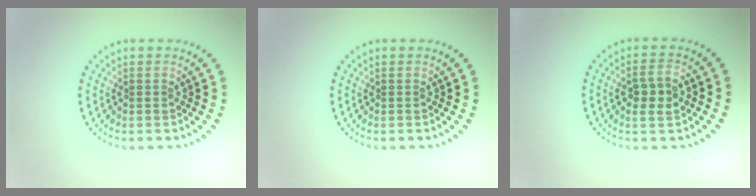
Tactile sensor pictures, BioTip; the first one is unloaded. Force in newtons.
{"total": 0.0}
{"total": 2.9, "press": 2.8, "slide": 0.4}